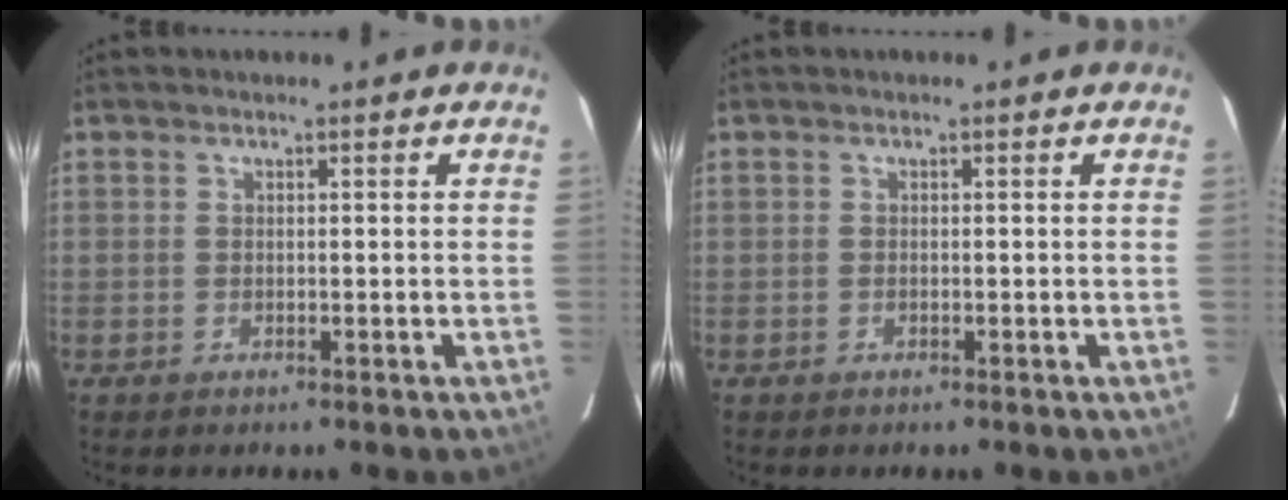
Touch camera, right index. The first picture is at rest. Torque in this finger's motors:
{"motor_torque": [0.18, 0.09, 0.01, 0.00]}